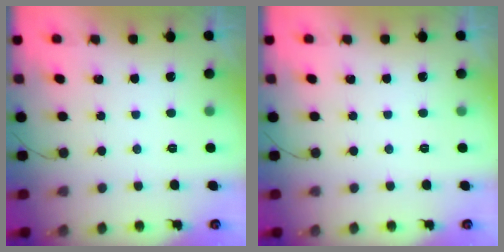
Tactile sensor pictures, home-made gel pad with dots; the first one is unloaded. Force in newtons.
{"total": 0.0}